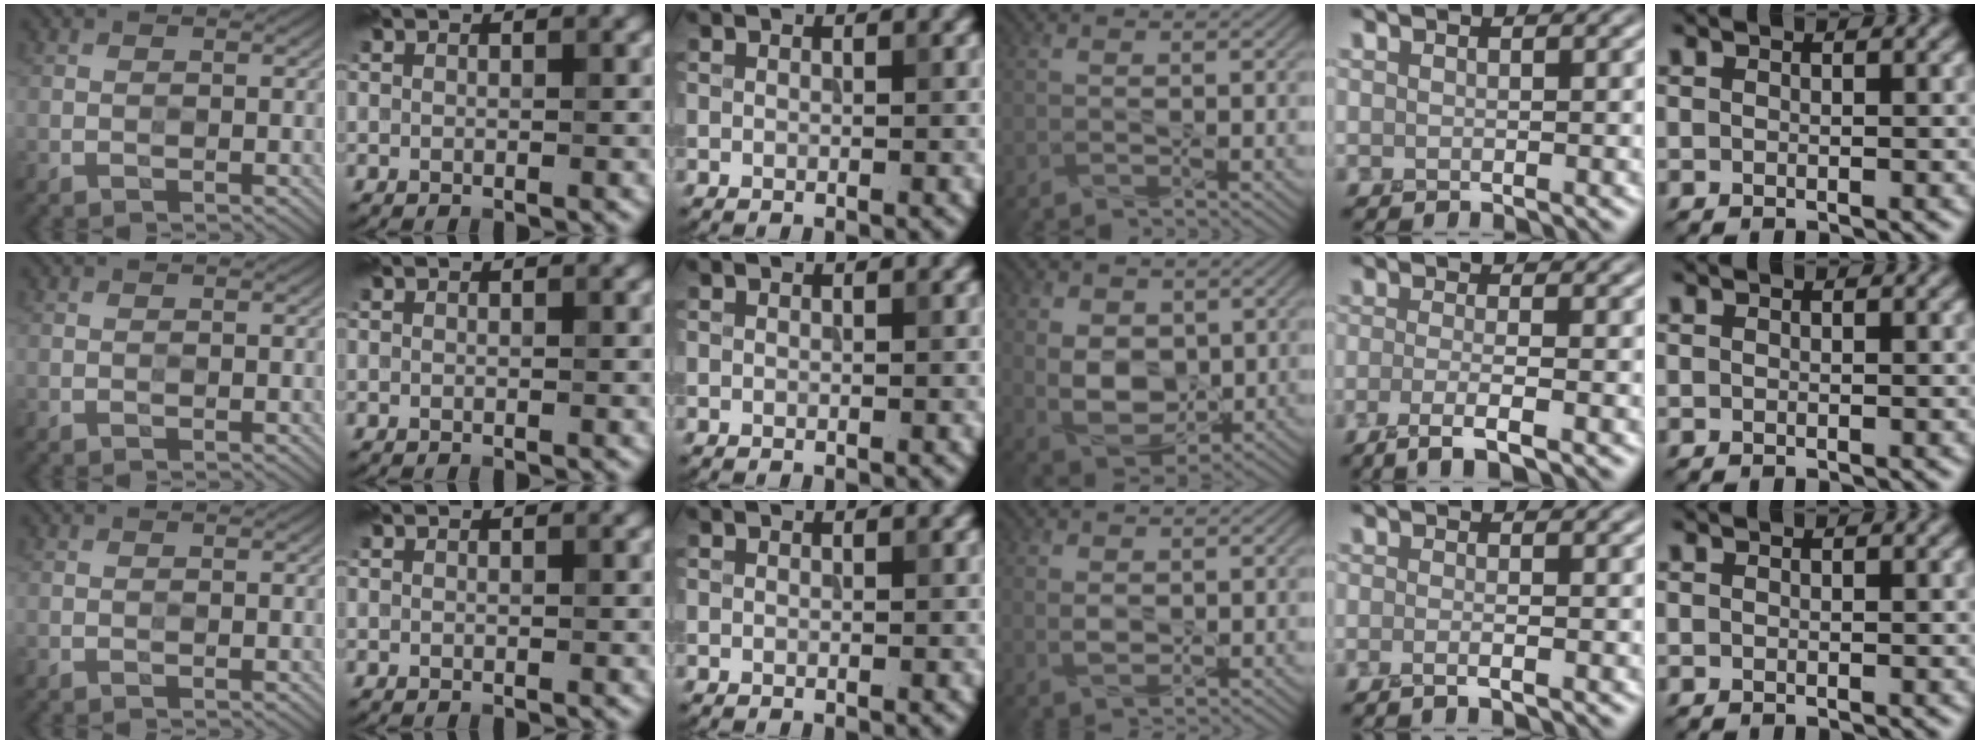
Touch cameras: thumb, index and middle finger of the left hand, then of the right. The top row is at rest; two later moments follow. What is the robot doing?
{"motion": "squeeze", "object": "foam earplug"}